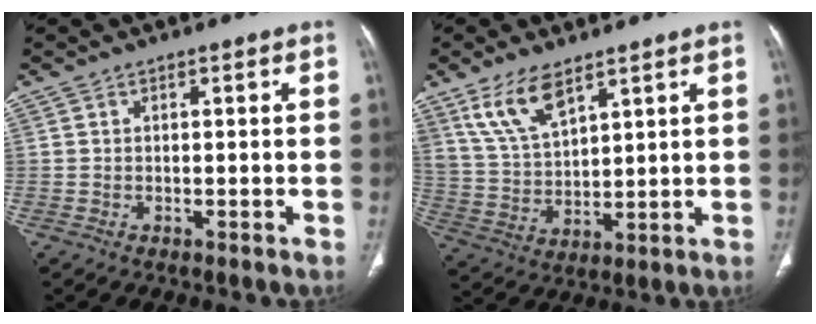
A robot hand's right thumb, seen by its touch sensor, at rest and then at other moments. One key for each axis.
{"total": 10.3, "fx": 6.7, "fy": 4.4, "fz": 6.5, "tx": -0.121, "ty": -0.028, "tz": 0.145}